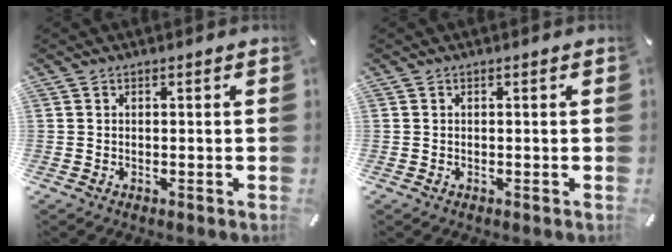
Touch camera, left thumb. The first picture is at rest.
{"total": 0.0}